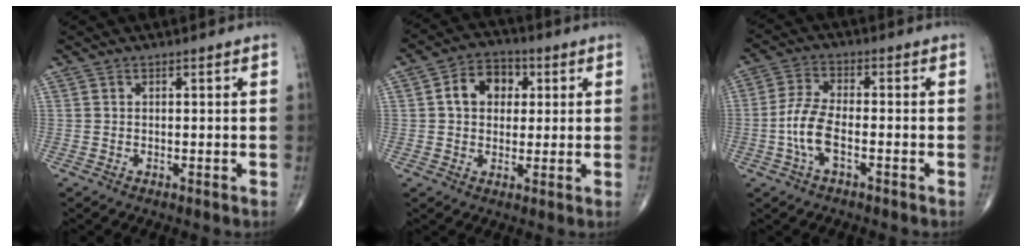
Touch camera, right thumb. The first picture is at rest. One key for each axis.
{"total": 8.3, "fx": 1.7, "fy": 6.3, "fz": 5.1, "tx": -0.057, "ty": 0.014, "tz": 0.020}
{"total": 7.0, "fx": -2.2, "fy": 2.9, "fz": 6.0, "tx": -0.136, "ty": 0.021, "tz": -0.045}